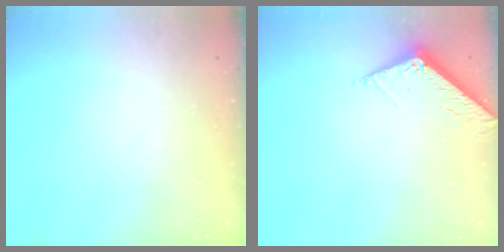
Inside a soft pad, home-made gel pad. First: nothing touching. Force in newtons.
{"total": 6.1, "press": 6.1, "slide": 0.3}